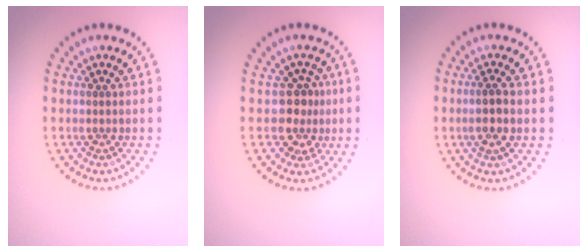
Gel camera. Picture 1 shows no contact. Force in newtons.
{"total": 2.7, "press": 2.4, "slide": 1.3}
{"total": 2.3, "press": 2.2, "slide": 0.9}